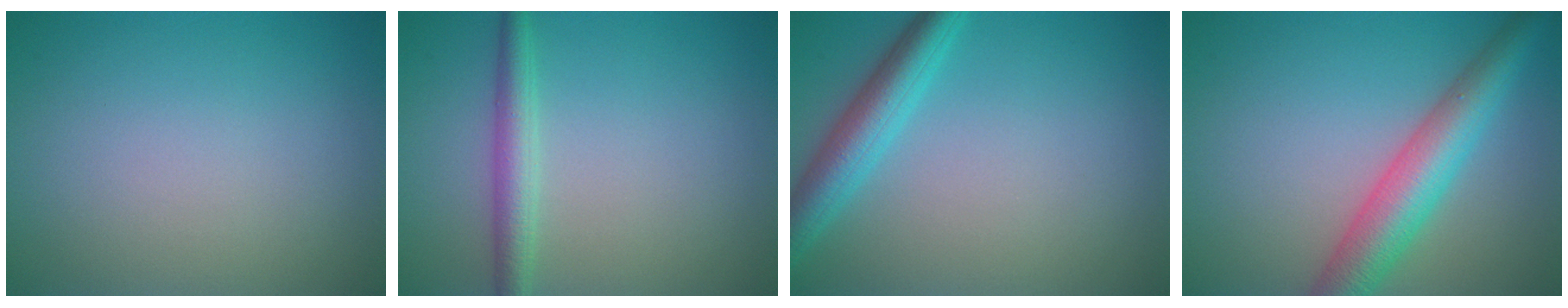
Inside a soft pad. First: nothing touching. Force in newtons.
{"total": 2.7, "press": 2.7, "slide": 0.0}
{"total": 4.1, "press": 4.1, "slide": 0.2}
{"total": 6.2, "press": 6.2, "slide": 0.1}